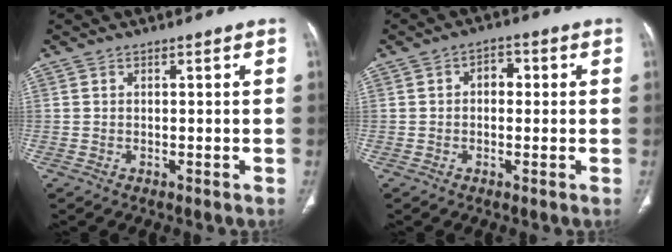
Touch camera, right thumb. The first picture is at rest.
{"total": 3.5, "force": [0.3, 2.5, 2.4], "torque": [-0.022, 0.013, -0.001]}